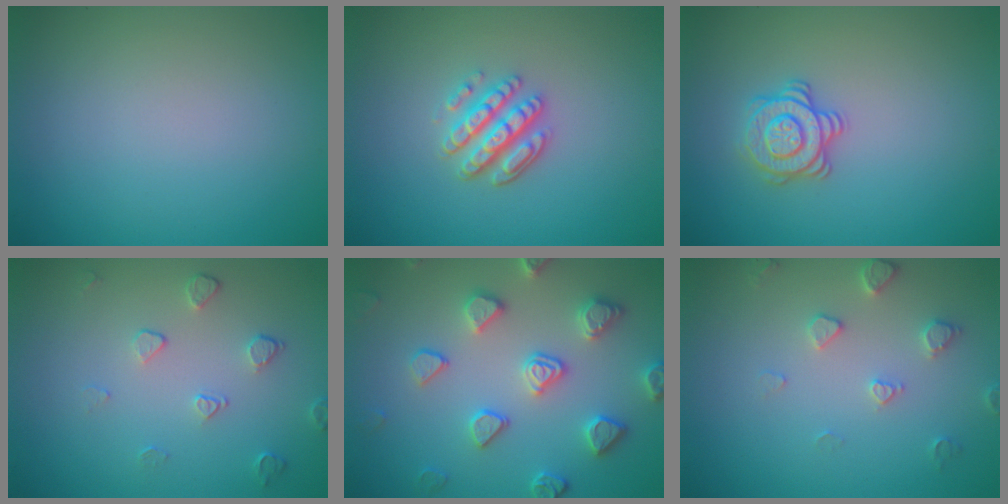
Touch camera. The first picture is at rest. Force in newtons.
{"total": 3.5, "press": 3.0, "slide": 1.7}
{"total": 2.8, "press": 2.7, "slide": 0.7}
{"total": 1.6, "press": 1.1, "slide": 1.2}
{"total": 4.4, "press": 4.3, "slide": 0.6}
{"total": 2.2, "press": 2.2, "slide": 0.4}